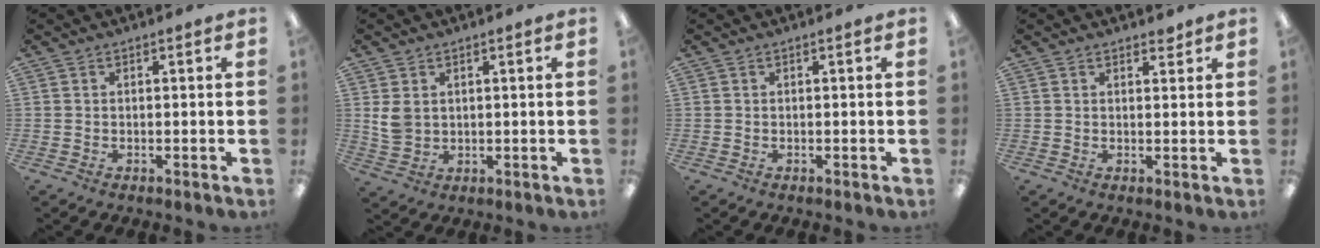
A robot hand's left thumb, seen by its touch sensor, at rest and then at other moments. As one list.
[{"total": 4.9, "force": [1.5, 3.9, 2.4], "torque": [-0.050, 0.001, 0.030]}, {"total": 0.0}, {"total": 1.8, "force": [1.6, 0.8, 0.5], "torque": [0.005, -0.007, 0.026]}]